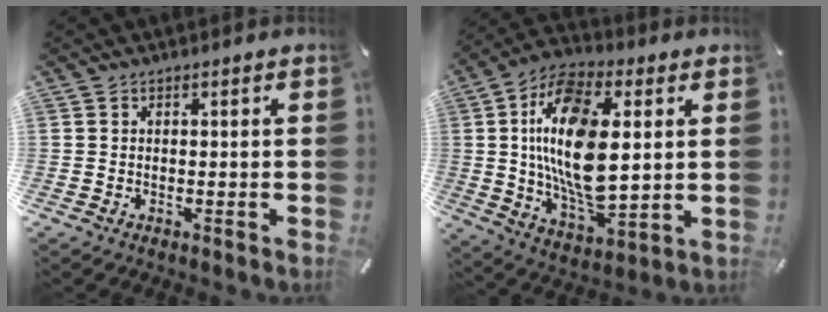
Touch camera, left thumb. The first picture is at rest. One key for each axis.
{"total": 20.0, "fx": 3.9, "fy": 10.5, "fz": 16.5, "tx": -0.323, "ty": -0.006, "tz": 0.064}